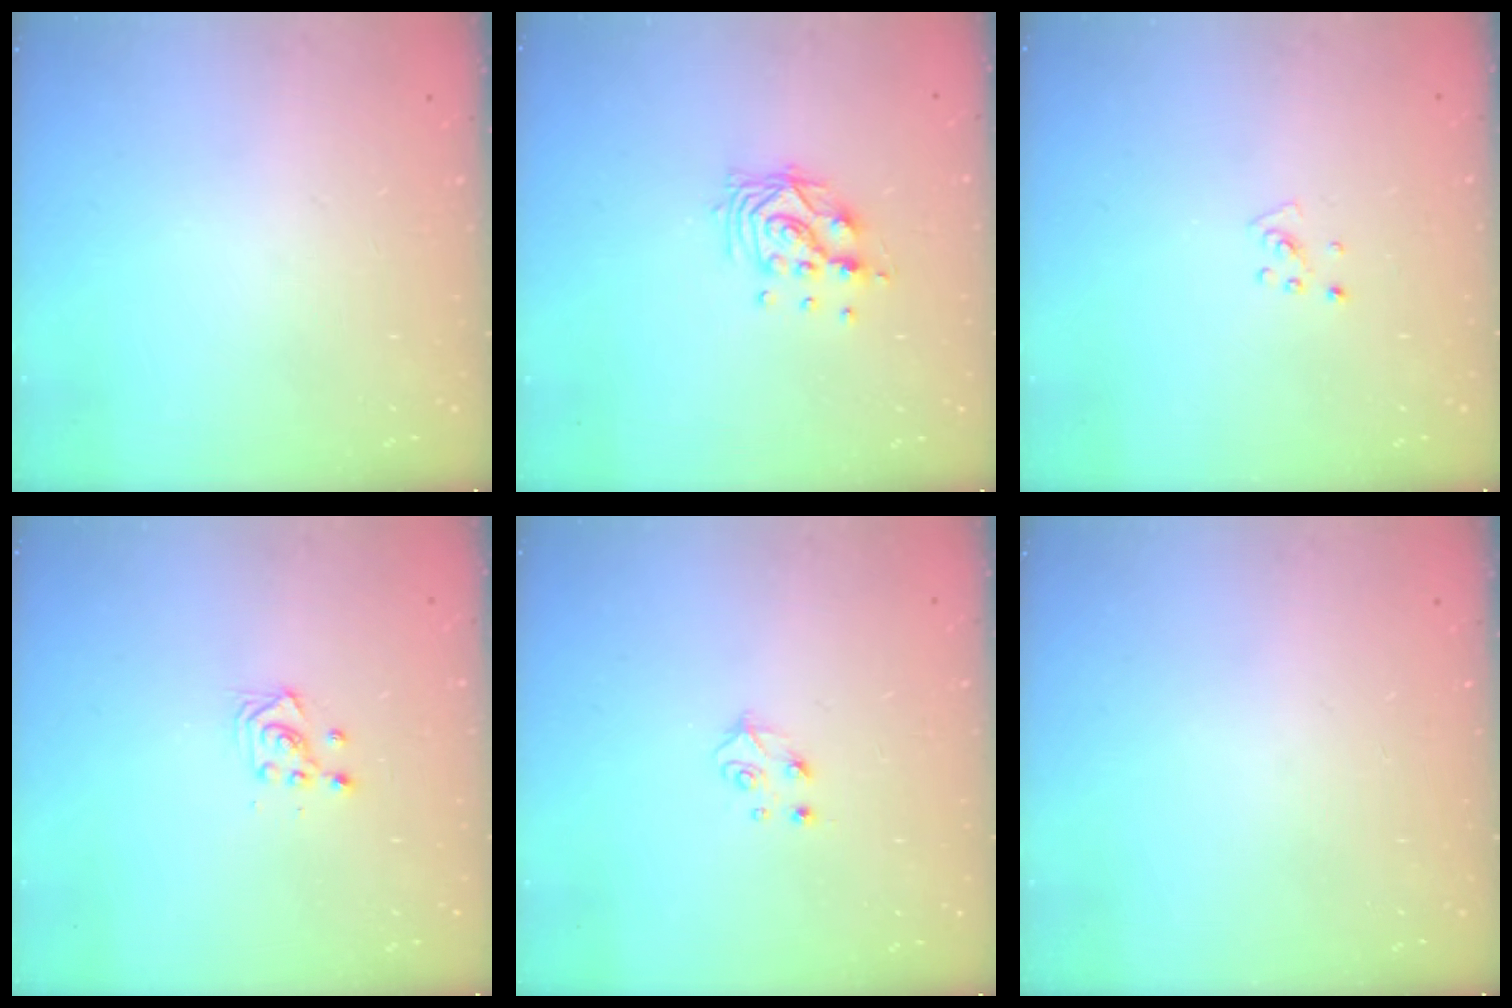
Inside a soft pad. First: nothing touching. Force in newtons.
{"total": 9.8, "press": 9.8, "slide": 0.7}
{"total": 3.7, "press": 3.7, "slide": 0.4}
{"total": 3.0, "press": 2.9, "slide": 0.8}
{"total": 5.2, "press": 5.1, "slide": 0.7}
{"total": 0.0}